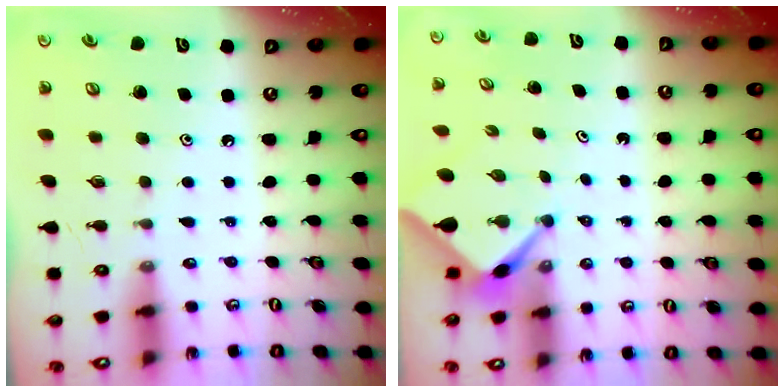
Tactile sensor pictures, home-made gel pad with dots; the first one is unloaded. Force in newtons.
{"total": 2.7, "press": 2.7, "slide": 0.2}